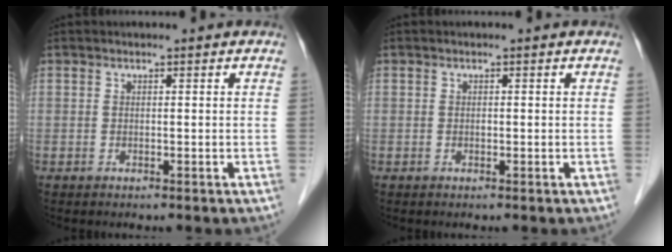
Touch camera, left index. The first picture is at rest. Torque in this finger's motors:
{"motor_torque": [-0.41, -0.02, -0.08, -0.01]}